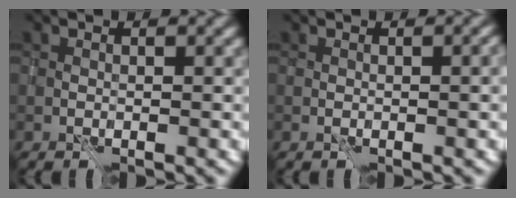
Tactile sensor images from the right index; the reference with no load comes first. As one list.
[{"total": 1.9, "force": [-0.1, 0.7, 1.8], "torque": [-0.013, 0.000, 0.009]}]